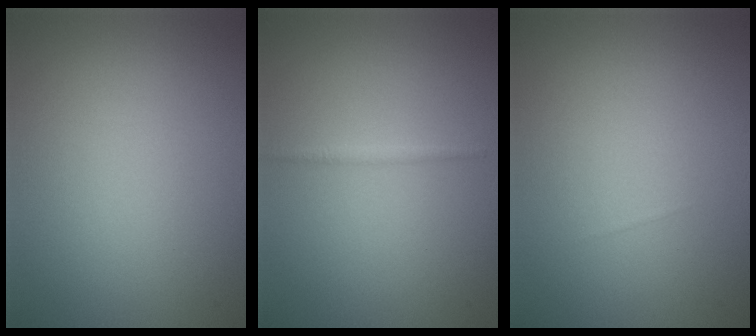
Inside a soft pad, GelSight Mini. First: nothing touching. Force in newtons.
{"total": 0.7, "press": 0.7, "slide": 0.0}
{"total": 0.0}